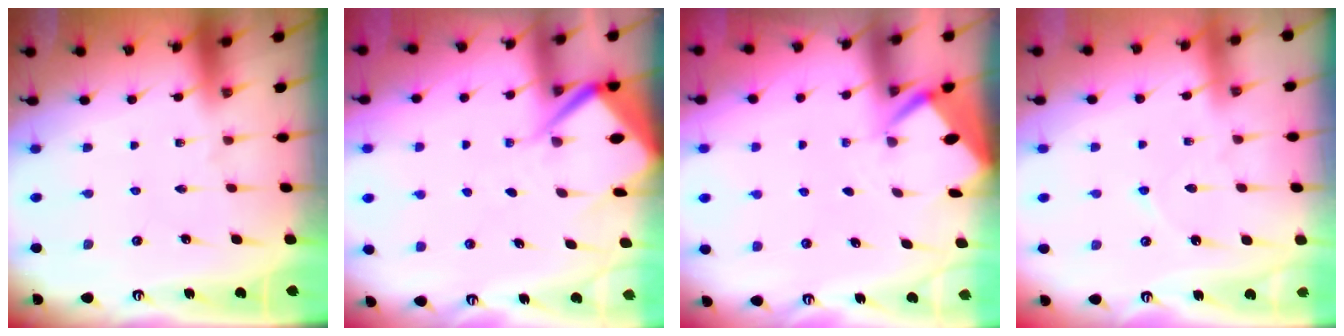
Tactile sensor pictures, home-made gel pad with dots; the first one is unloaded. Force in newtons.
{"total": 6.6, "press": 6.6, "slide": 0.6}
{"total": 2.5, "press": 2.5, "slide": 0.3}
{"total": 4.8, "press": 4.8, "slide": 0.6}